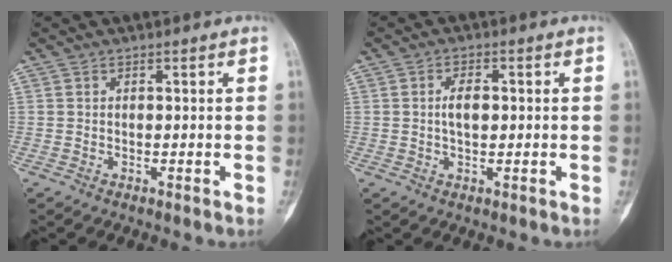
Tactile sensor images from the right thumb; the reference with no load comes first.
{"total": 4.0, "force": [0.4, 2.0, 3.4], "torque": [-0.060, 0.001, 0.005]}